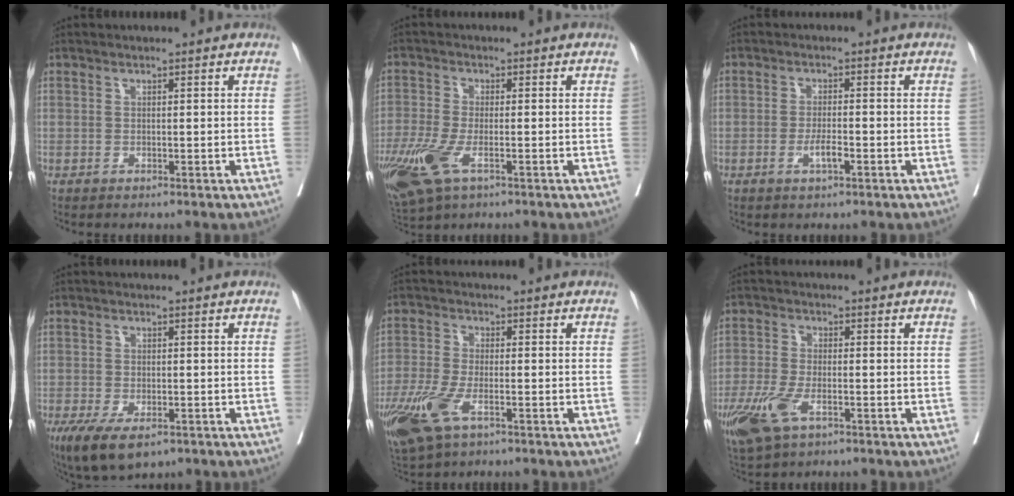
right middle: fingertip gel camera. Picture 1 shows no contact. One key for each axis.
{"total": 11.4, "fx": -5.7, "fy": 4.7, "fz": 8.7, "tx": -0.208, "ty": -0.030, "tz": -0.102}
{"total": 1.7, "fx": -0.7, "fy": 0.7, "fz": 1.3, "tx": -0.024, "ty": 0.002, "tz": -0.009}
{"total": 8.4, "fx": -5.1, "fy": 3.3, "fz": 5.8, "tx": -0.101, "ty": -0.018, "tz": -0.083}
{"total": 11.1, "fx": -5.7, "fy": 4.4, "fz": 8.5, "tx": -0.195, "ty": -0.023, "tz": -0.102}
{"total": 8.9, "fx": -4.4, "fy": 3.6, "fz": 6.8, "tx": -0.148, "ty": -0.018, "tz": -0.079}